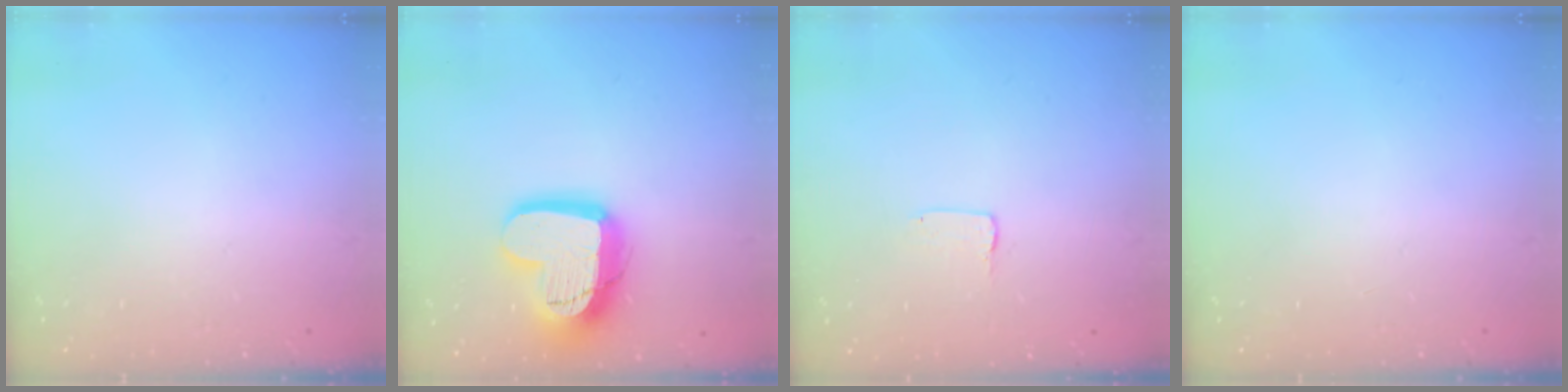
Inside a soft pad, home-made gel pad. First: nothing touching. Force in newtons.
{"total": 17.1, "press": 17.0, "slide": 1.5}
{"total": 1.0, "press": 1.0, "slide": 0.1}
{"total": 0.0}